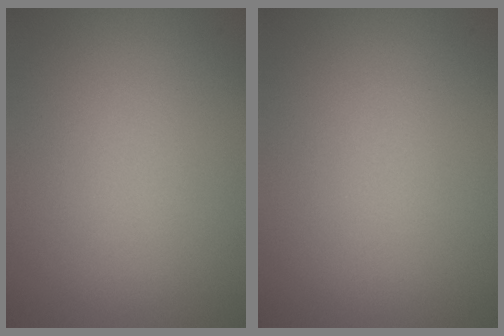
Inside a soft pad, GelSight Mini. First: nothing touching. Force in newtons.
{"total": 0.0}